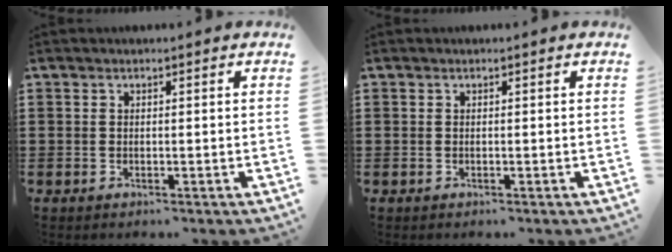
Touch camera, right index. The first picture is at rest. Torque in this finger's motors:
{"motor_torque": [2.14, 0.00, 0.07, 0.01]}